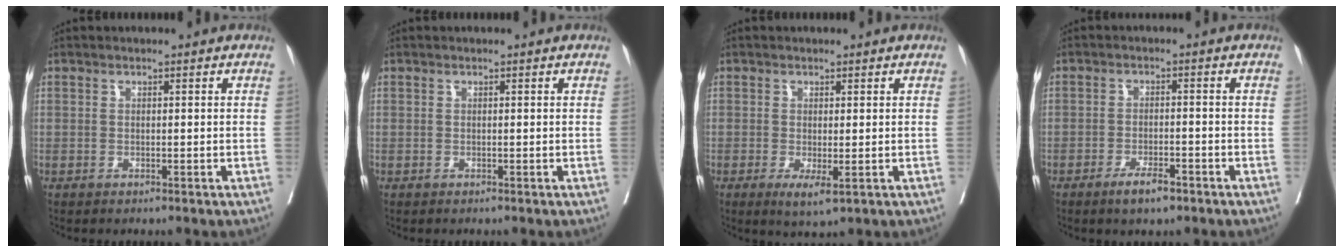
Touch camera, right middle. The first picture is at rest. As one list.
[{"total": 0.0}, {"total": 3.2, "force": [-1.0, 0.9, 2.9], "torque": [-0.045, -0.009, -0.009]}, {"total": 4.0, "force": [-2.7, 1.0, 2.7], "torque": [-0.051, -0.001, -0.043]}]